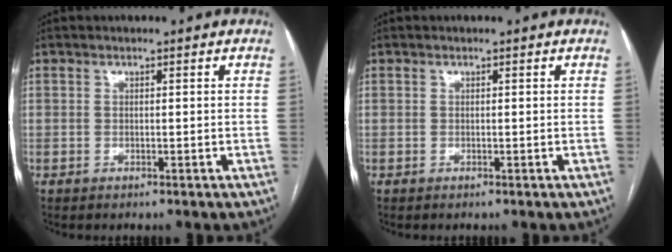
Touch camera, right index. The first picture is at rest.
{"total": 0.0}